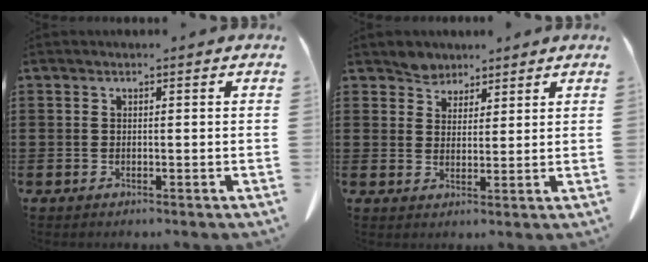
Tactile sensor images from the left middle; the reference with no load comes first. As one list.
[{"total": 3.3, "force": [2.8, 1.7, 0.1], "torque": [-0.013, 0.005, 0.055]}]